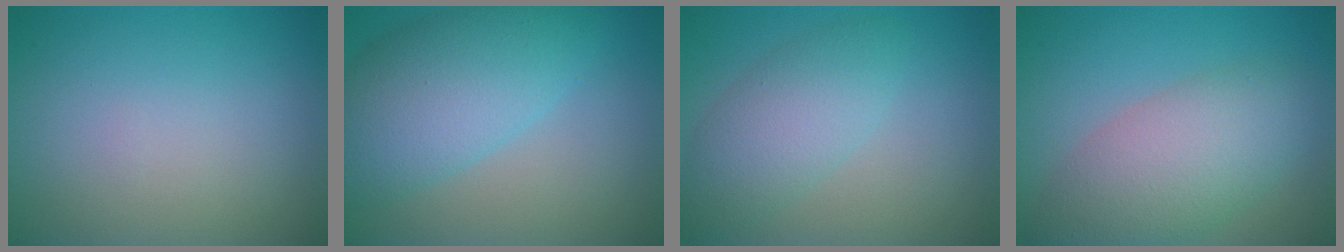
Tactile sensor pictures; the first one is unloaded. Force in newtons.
{"total": 7.8, "press": 7.7, "slide": 0.3}
{"total": 4.2, "press": 4.2, "slide": 0.0}
{"total": 6.9, "press": 6.9, "slide": 0.4}